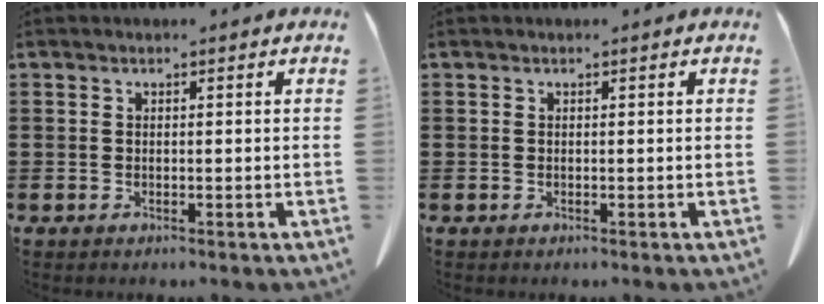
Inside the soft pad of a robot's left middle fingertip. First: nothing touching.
{"total": 0.0}